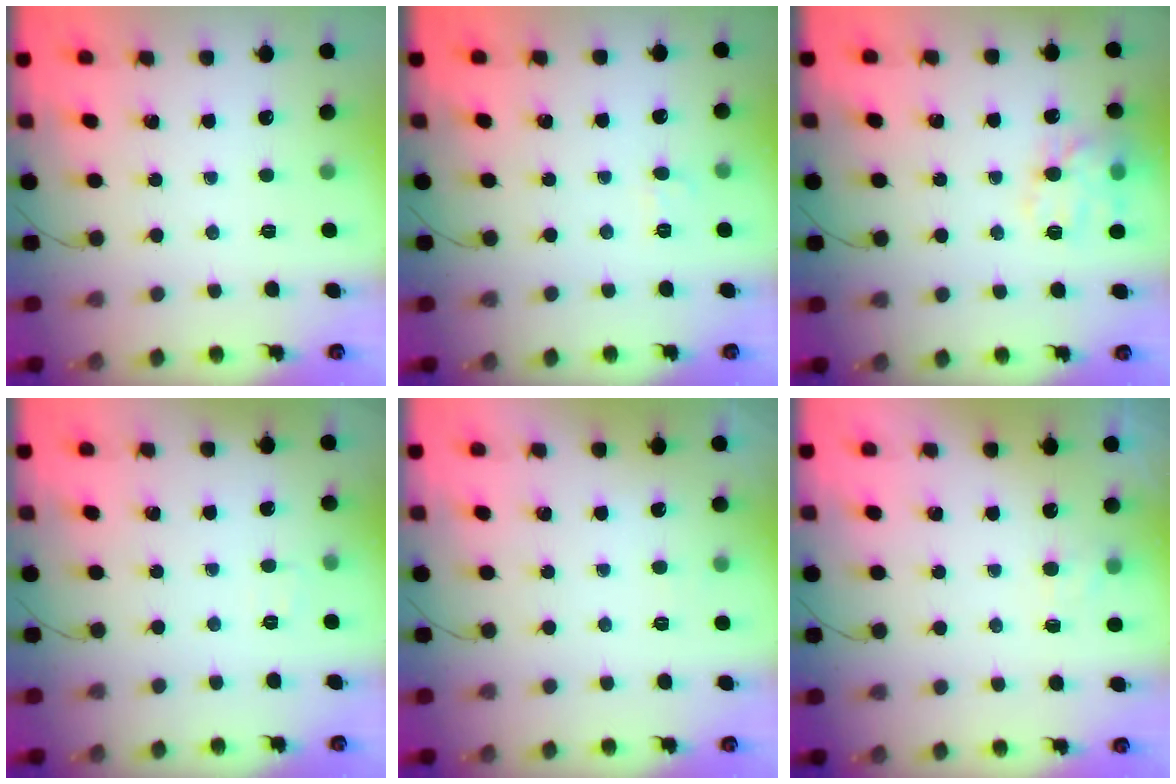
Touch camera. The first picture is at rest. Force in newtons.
{"total": 4.5, "press": 4.2, "slide": 1.5}
{"total": 12.8, "press": 12.8, "slide": 0.6}
{"total": 2.0, "press": 1.7, "slide": 1.1}
{"total": 1.8, "press": 1.3, "slide": 1.1}
{"total": 5.1, "press": 4.9, "slide": 1.3}